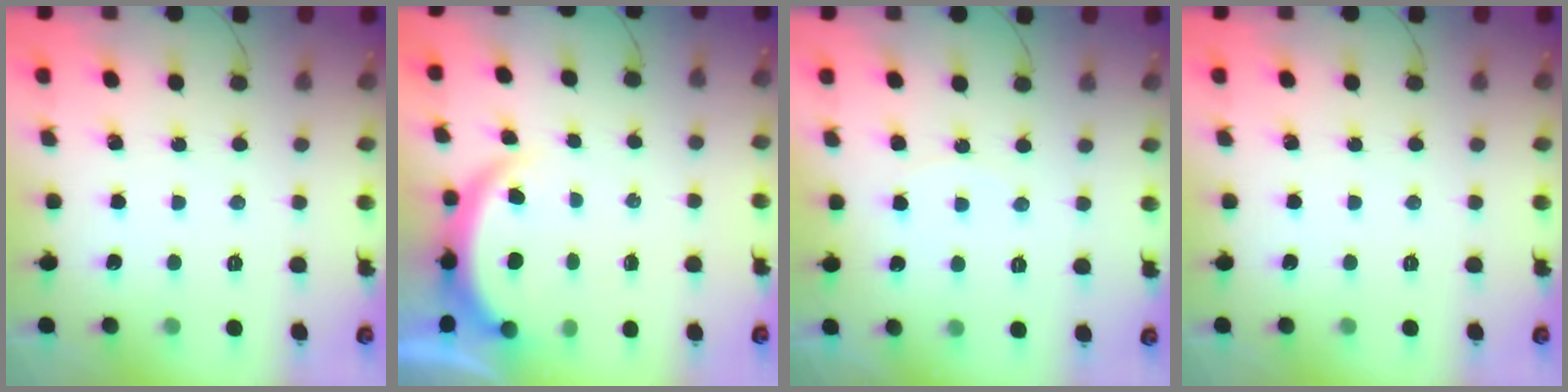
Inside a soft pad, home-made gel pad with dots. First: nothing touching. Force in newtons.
{"total": 5.7, "press": 5.7, "slide": 0.4}
{"total": 2.6, "press": 2.5, "slide": 0.6}
{"total": 0.0}